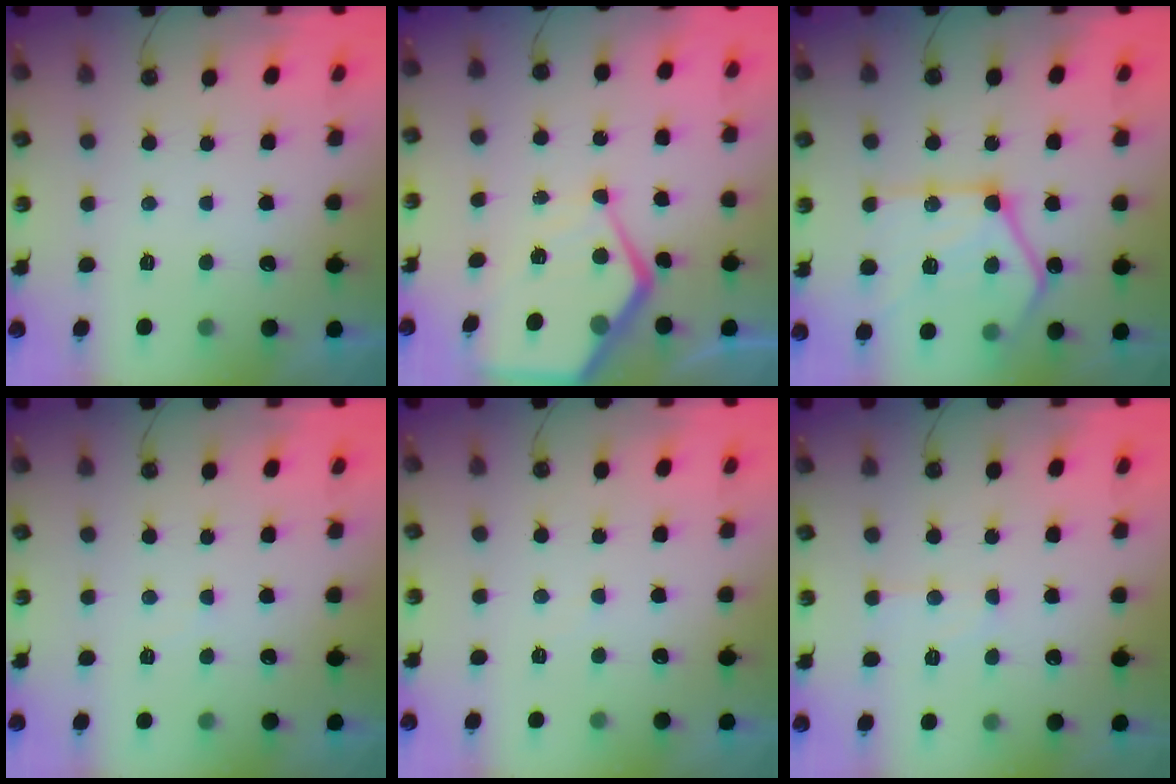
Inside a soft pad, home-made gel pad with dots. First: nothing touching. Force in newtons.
{"total": 11.0, "press": 11.0, "slide": 0.5}
{"total": 22.2, "press": 22.2, "slide": 1.9}
{"total": 3.5, "press": 3.4, "slide": 0.6}
{"total": 4.2, "press": 4.2, "slide": 0.6}
{"total": 6.7, "press": 6.7, "slide": 0.4}